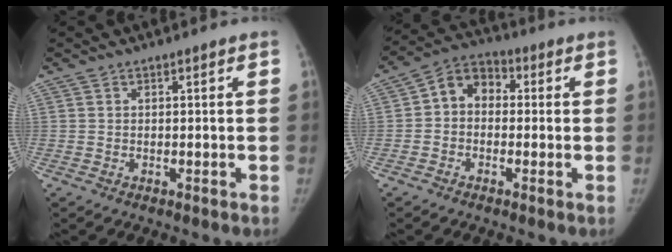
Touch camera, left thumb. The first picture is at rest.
{"total": 7.1, "force": [0.0, 5.6, 4.4], "torque": [-0.046, 0.021, -0.021]}